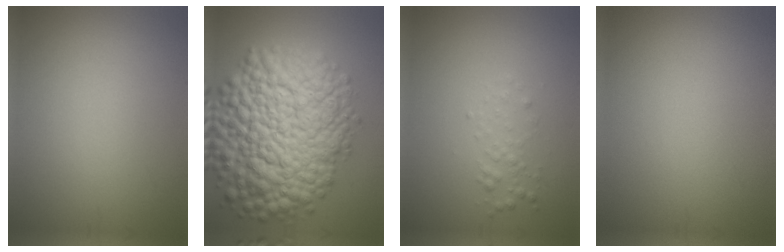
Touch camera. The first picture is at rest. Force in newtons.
{"total": 15.5, "press": 15.5, "slide": 0.6}
{"total": 1.3, "press": 1.3, "slide": 0.0}
{"total": 0.0}